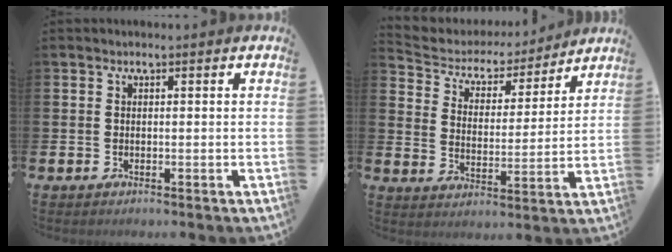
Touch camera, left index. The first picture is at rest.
{"total": 4.6, "force": [4.1, 2.2, 0.6], "torque": [-0.043, -0.034, 0.063]}